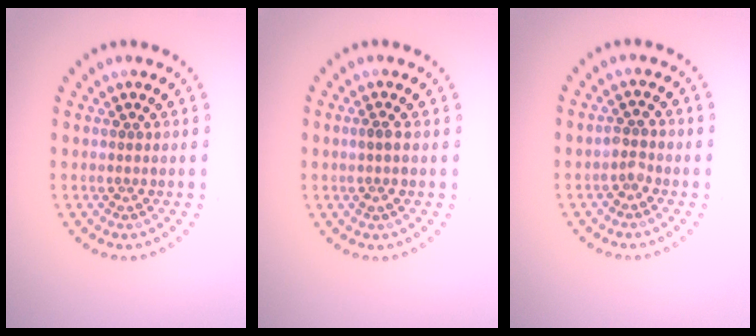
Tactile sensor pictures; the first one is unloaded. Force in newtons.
{"total": 1.1, "press": 1.0, "slide": 0.5}
{"total": 1.1, "press": 1.0, "slide": 0.4}